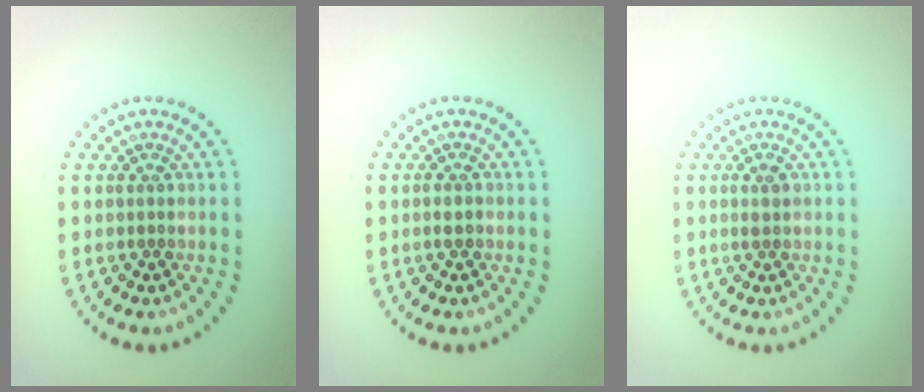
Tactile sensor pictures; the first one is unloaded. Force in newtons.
{"total": 1.0, "press": 0.9, "slide": 0.3}
{"total": 1.2, "press": 1.2, "slide": 0.2}